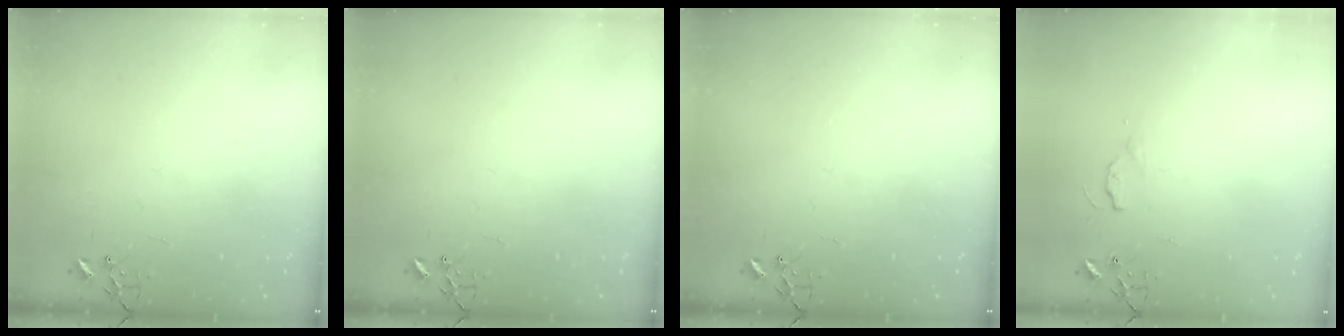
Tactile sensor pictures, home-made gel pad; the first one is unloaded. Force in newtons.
{"total": 0.0}
{"total": 0.0}
{"total": 3.8, "press": 3.7, "slide": 0.5}